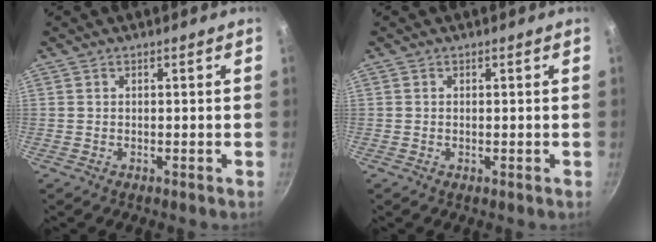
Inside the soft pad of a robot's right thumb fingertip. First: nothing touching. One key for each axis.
{"total": 0.0}